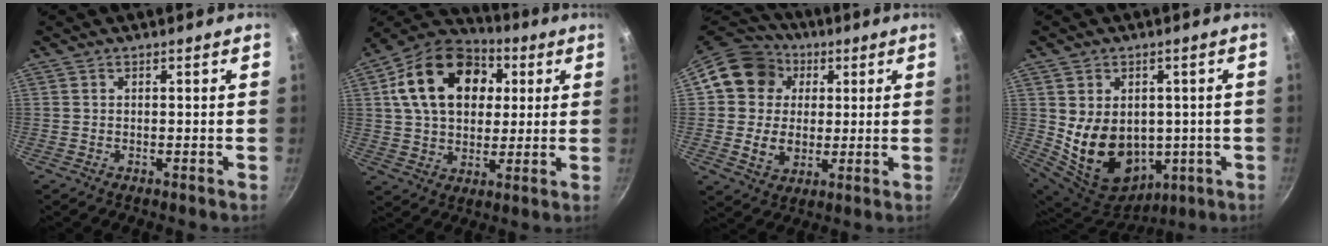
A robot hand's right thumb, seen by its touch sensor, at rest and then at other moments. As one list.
[{"total": 20.8, "force": [5.4, 14.7, 13.6], "torque": [-0.205, 0.014, 0.081]}, {"total": 15.4, "force": [3.1, 13.5, 6.8], "torque": [-0.091, 0.016, 0.051]}, {"total": 16.5, "force": [-0.2, 12.8, 10.4], "torque": [-0.170, -0.017, 0.033]}]